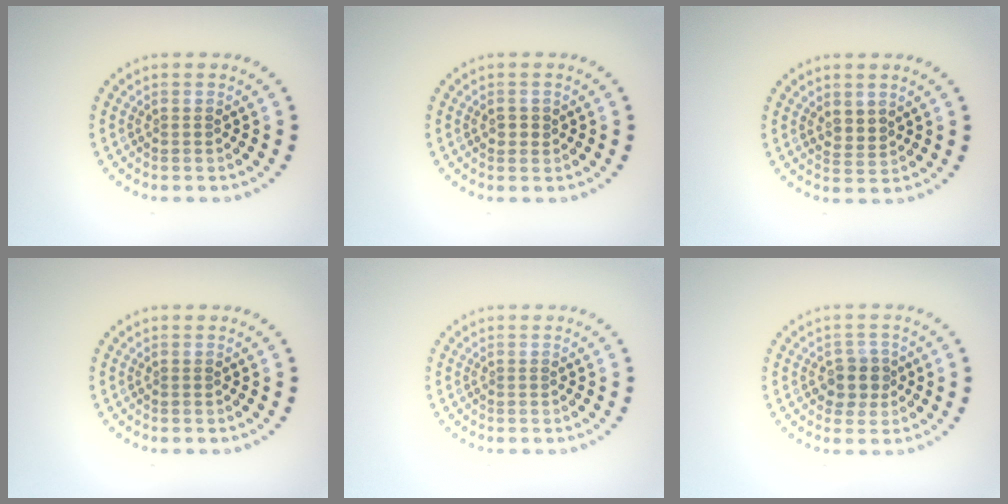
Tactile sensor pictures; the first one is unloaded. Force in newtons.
{"total": 1.0, "press": 1.0, "slide": 0.2}
{"total": 1.5, "press": 1.3, "slide": 0.9}
{"total": 0.0}
{"total": 0.0}
{"total": 2.4, "press": 2.2, "slide": 1.0}